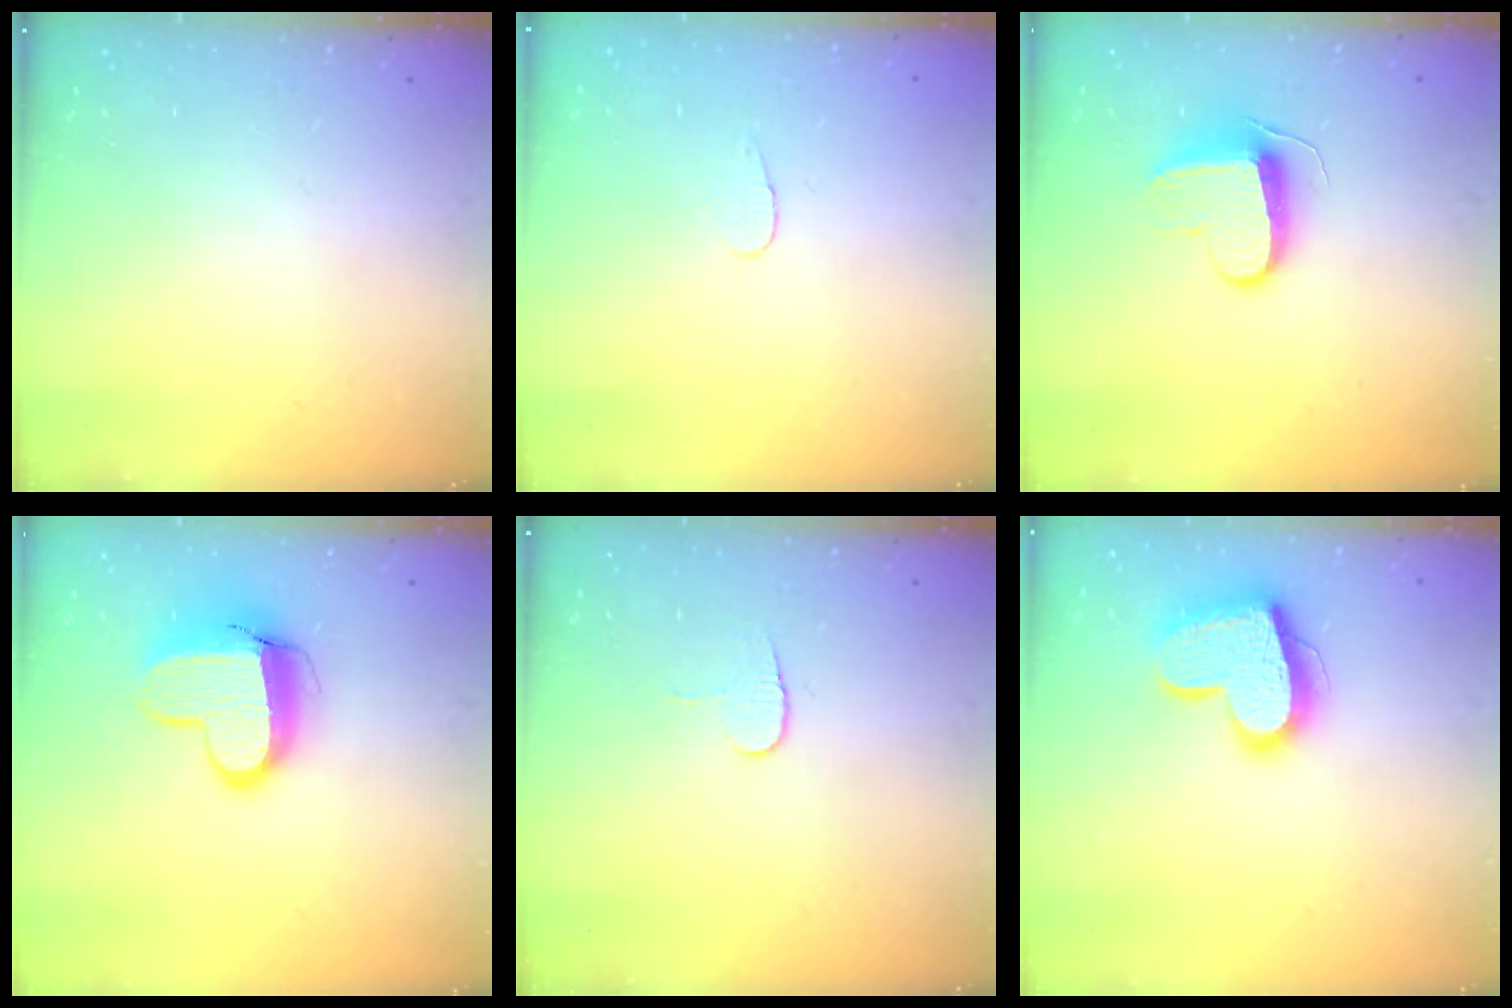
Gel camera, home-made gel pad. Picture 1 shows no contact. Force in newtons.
{"total": 3.4, "press": 3.4, "slide": 0.4}
{"total": 9.5, "press": 9.5, "slide": 0.0}
{"total": 12.7, "press": 12.6, "slide": 1.1}
{"total": 5.3, "press": 5.3, "slide": 0.5}
{"total": 19.3, "press": 19.2, "slide": 1.5}